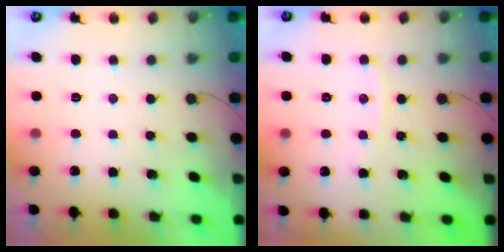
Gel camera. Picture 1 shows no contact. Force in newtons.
{"total": 3.8, "press": 3.8, "slide": 0.5}